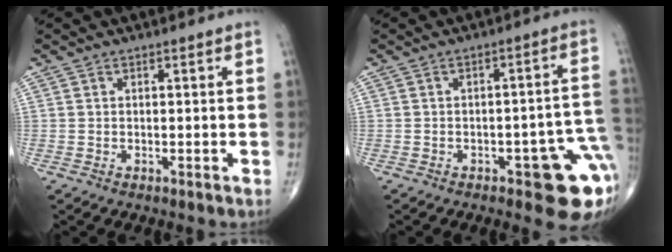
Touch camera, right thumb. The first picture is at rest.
{"total": 12.4, "force": [-4.5, 4.2, 10.8], "torque": [-0.087, 0.027, -0.046]}